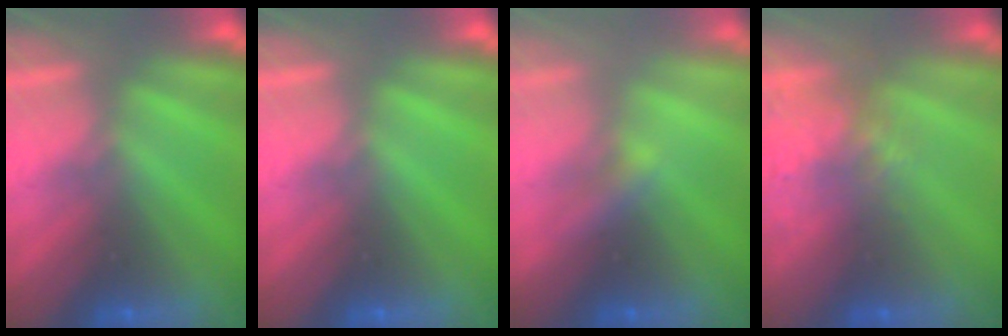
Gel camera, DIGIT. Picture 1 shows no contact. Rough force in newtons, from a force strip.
{"total": 0.0}
{"total": 2.2}
{"total": 4.5}